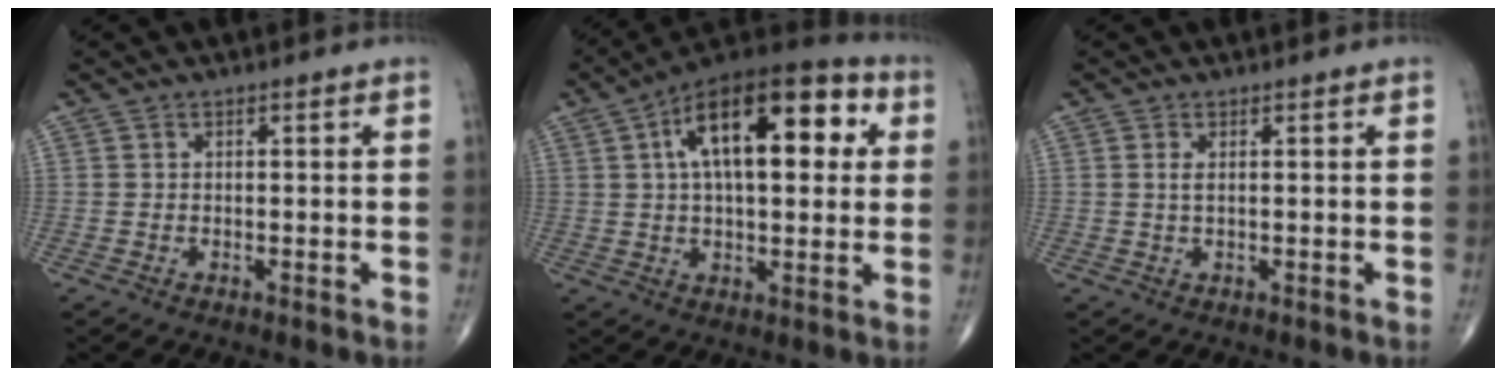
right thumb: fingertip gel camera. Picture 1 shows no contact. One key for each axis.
{"total": 21.4, "fx": 5.7, "fy": 9.9, "fz": 18.1, "tx": -0.261, "ty": 0.022, "tz": 0.080}
{"total": 1.2, "fx": 0.3, "fy": 0.3, "fz": 1.1, "tx": -0.031, "ty": 0.001, "tz": 0.009}